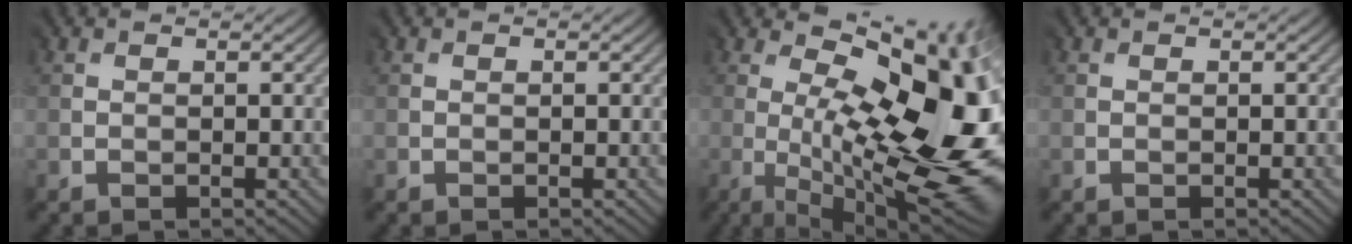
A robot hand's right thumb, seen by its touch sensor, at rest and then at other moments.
{"total": 0.0}
{"total": 19.2, "force": [0.4, 7.1, 17.9], "torque": [-0.236, 0.002, 0.013]}
{"total": 0.0}